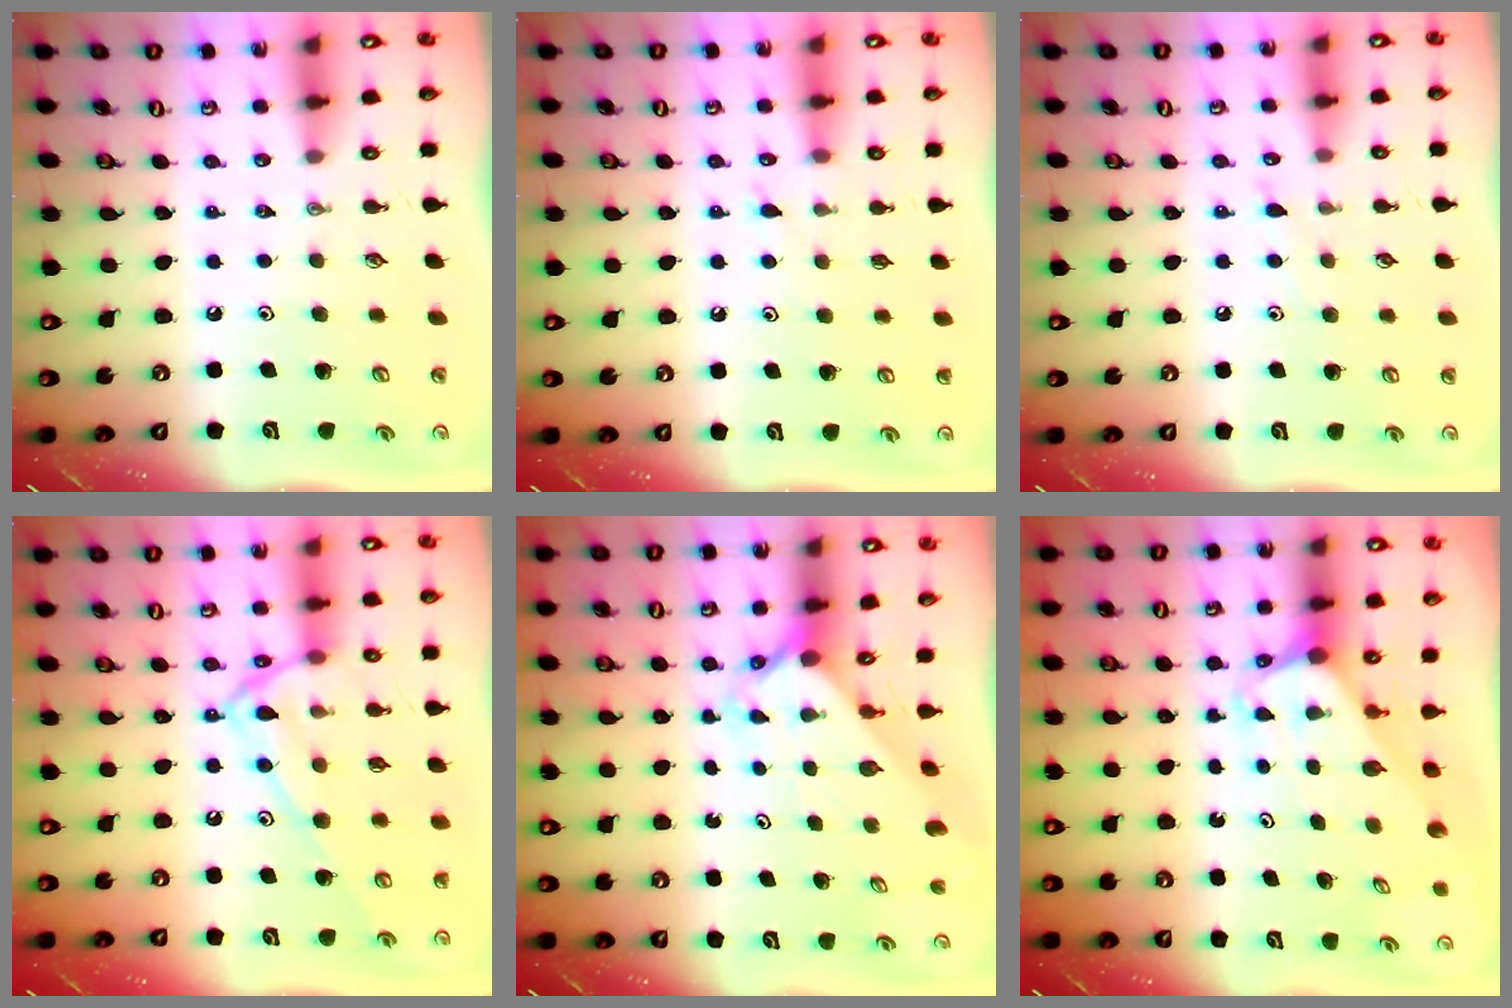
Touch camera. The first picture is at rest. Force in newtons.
{"total": 5.0, "press": 4.9, "slide": 0.3}
{"total": 5.7, "press": 5.7, "slide": 0.6}
{"total": 15.8, "press": 15.8, "slide": 1.1}
{"total": 2.3, "press": 2.3, "slide": 0.2}
{"total": 1.9, "press": 1.9, "slide": 0.1}